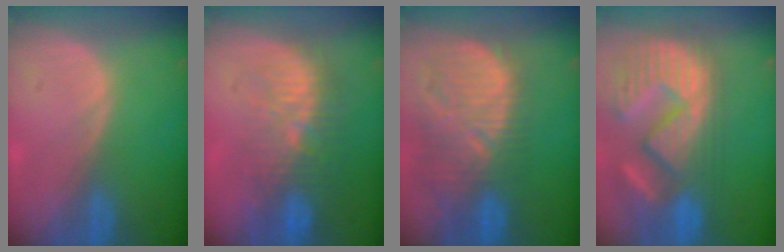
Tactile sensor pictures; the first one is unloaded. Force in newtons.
{"total": 9.6, "press": 9.0, "slide": 3.5}
{"total": 13.0, "press": 11.4, "slide": 6.2}
{"total": 14.4, "press": 12.2, "slide": 7.6}